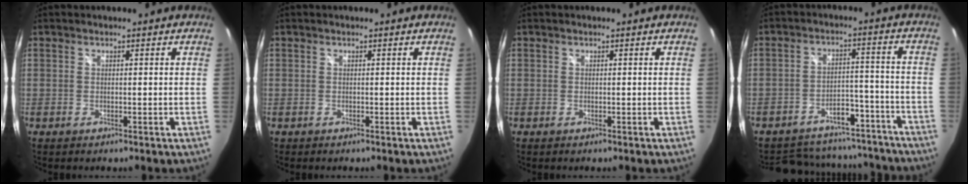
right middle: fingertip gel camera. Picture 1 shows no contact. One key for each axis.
{"total": 0.0}
{"total": 0.0}
{"total": 20.6, "fx": -17.3, "fy": 8.9, "fz": 6.6, "tx": -0.132, "ty": 0.050, "tz": -0.207}